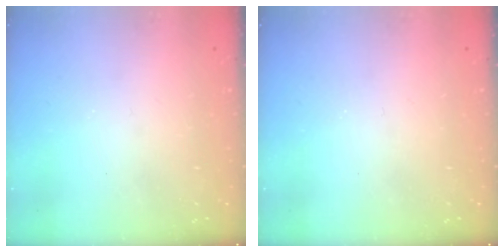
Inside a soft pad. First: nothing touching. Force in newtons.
{"total": 0.0}